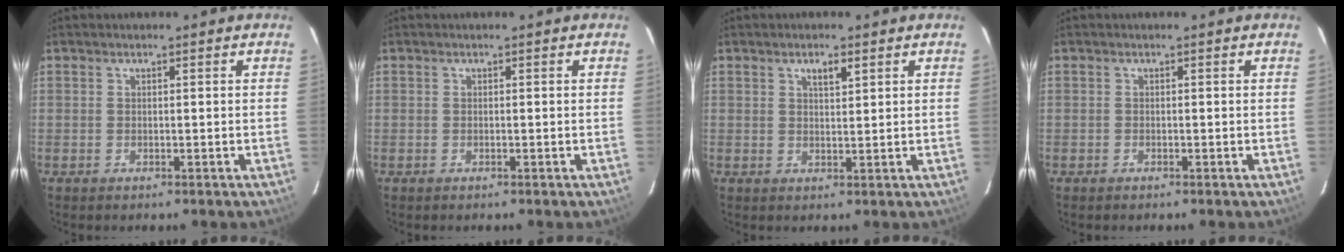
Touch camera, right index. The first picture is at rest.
{"total": 0.0}
{"total": 2.5, "force": [1.5, 0.8, 1.9], "torque": [-0.029, 0.003, 0.026]}
{"total": 0.0}